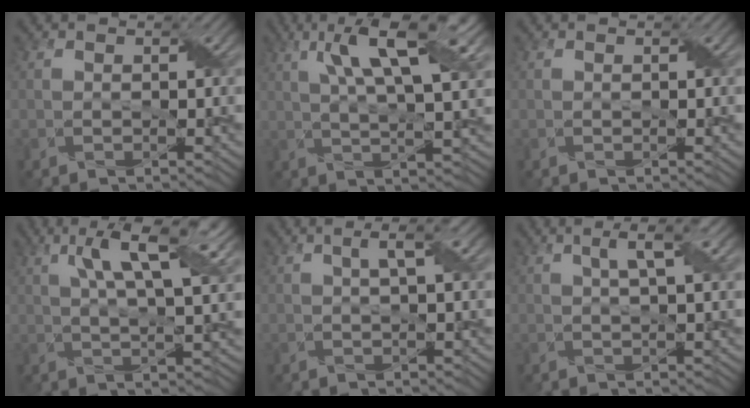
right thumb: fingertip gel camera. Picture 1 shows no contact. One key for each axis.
{"total": 11.2, "fx": 4.5, "fy": 3.2, "fz": 9.7, "tx": -0.166, "ty": 0.002, "tz": 0.077}
{"total": 0.0}
{"total": 9.9, "fx": 4.2, "fy": 2.6, "fz": 8.5, "tx": -0.145, "ty": 0.007, "tz": 0.069}
{"total": 2.4, "fx": 0.6, "fy": 0.3, "fz": 2.3, "tx": -0.039, "ty": 0.009, "tz": 0.010}
{"total": 3.2, "fx": 1.1, "fy": 0.4, "fz": 3.0, "tx": -0.054, "ty": 0.006, "tz": 0.019}